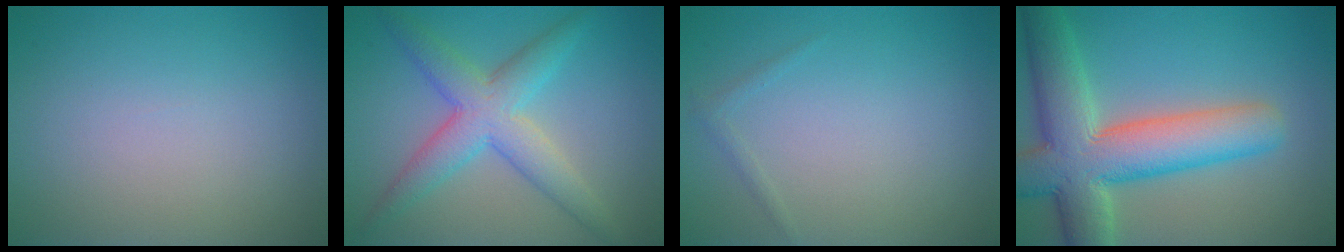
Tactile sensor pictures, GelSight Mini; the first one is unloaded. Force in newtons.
{"total": 5.4, "press": 5.4, "slide": 0.2}
{"total": 0.6, "press": 0.6, "slide": 0.1}
{"total": 10.3, "press": 10.3, "slide": 0.7}